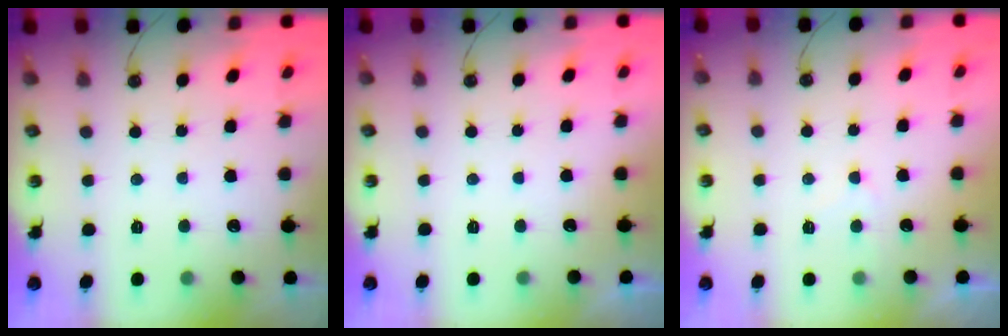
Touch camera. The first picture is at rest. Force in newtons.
{"total": 0.0}
{"total": 5.2, "press": 5.1, "slide": 0.7}